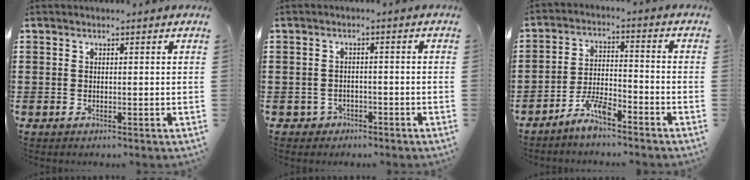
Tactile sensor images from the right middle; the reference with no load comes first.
{"total": 1.7, "force": [-1.4, 1.0, 0.0], "torque": [-0.008, -0.001, -0.032]}
{"total": 5.5, "force": [-4.6, 0.9, 2.7], "torque": [-0.061, 0.004, -0.093]}